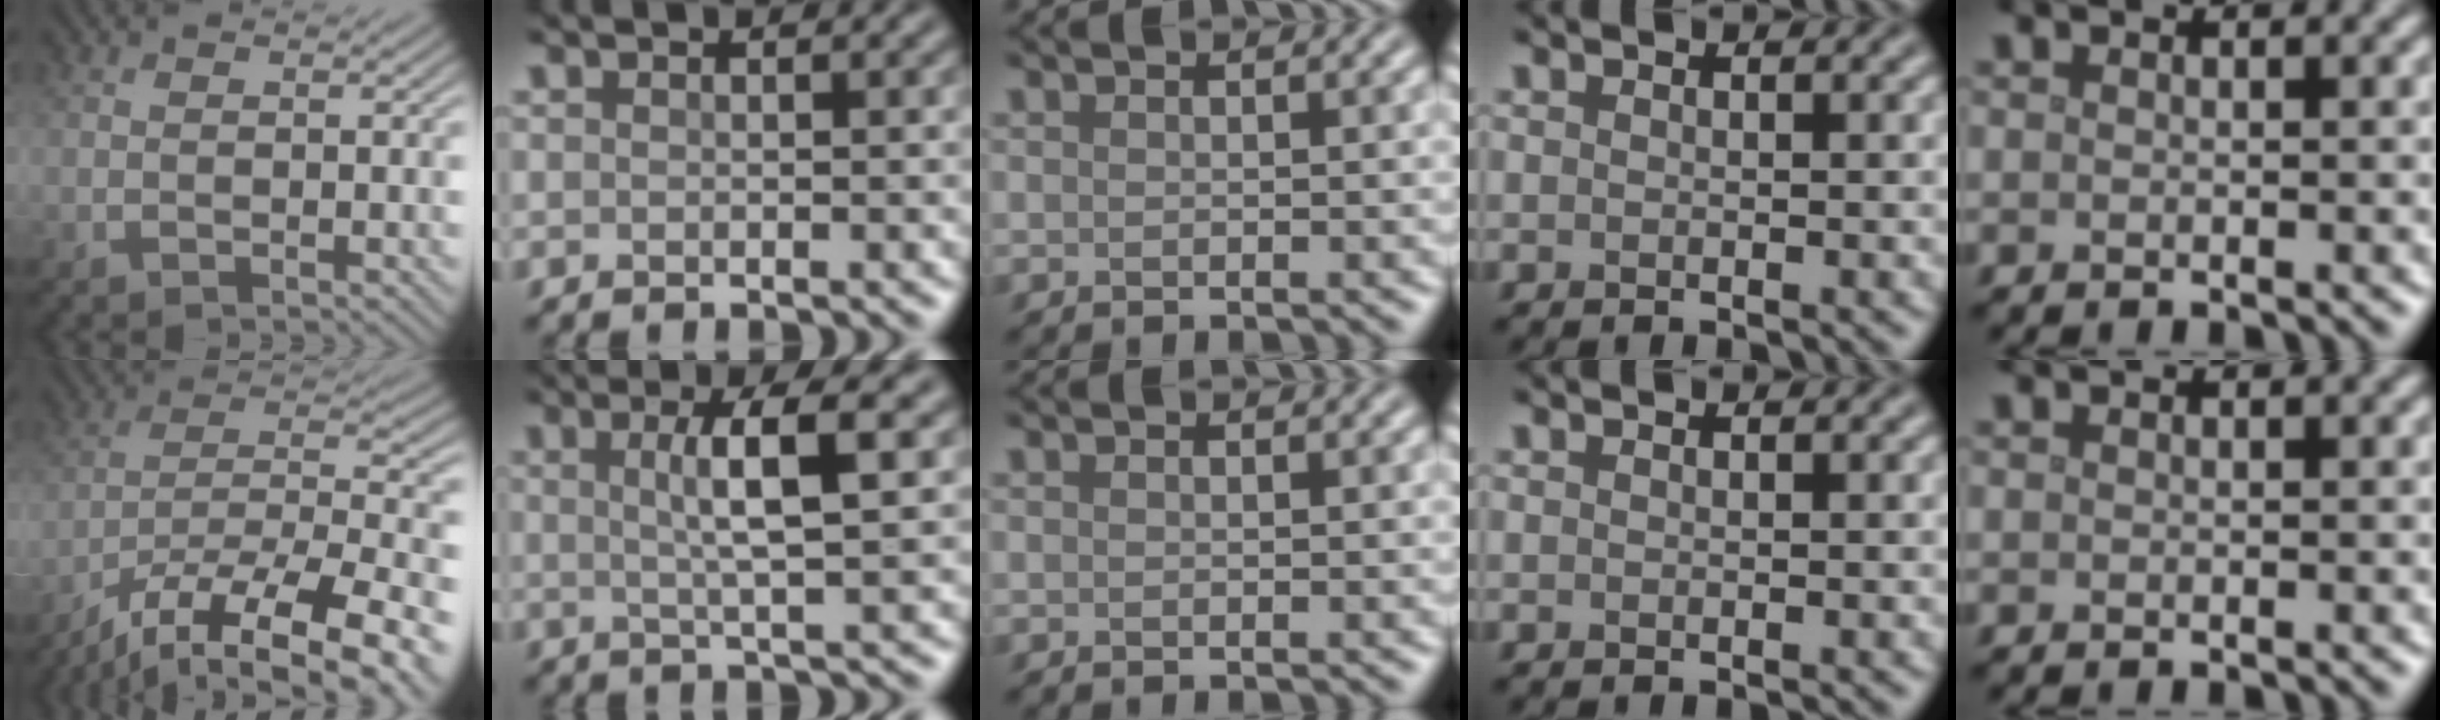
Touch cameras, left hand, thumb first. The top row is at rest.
{"thumb": {"total": 16.0, "force": [-11.6, 4.4, 10.2], "torque": [-0.169, -0.021, -0.180]}, "index": {"total": 4.8, "force": [0.9, 1.0, 4.7], "torque": [-0.073, 0.001, 0.013]}}